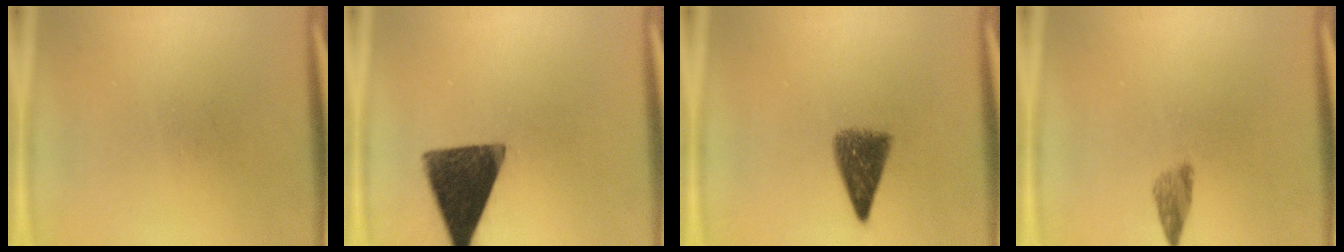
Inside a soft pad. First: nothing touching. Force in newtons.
{"total": 13.8}
{"total": 6.2}
{"total": 2.1}